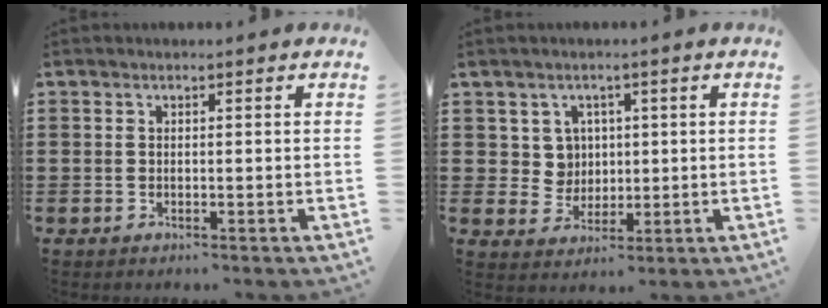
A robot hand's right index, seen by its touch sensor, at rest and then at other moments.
{"total": 4.5, "force": [1.2, 4.0, 1.4], "torque": [-0.046, 0.013, 0.023]}